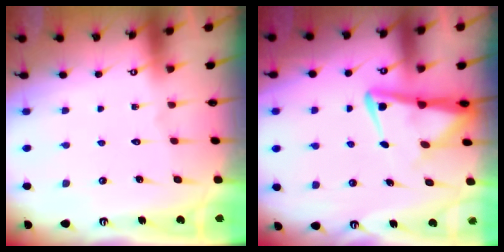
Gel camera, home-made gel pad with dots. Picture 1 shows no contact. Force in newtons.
{"total": 6.8, "press": 6.8, "slide": 0.8}